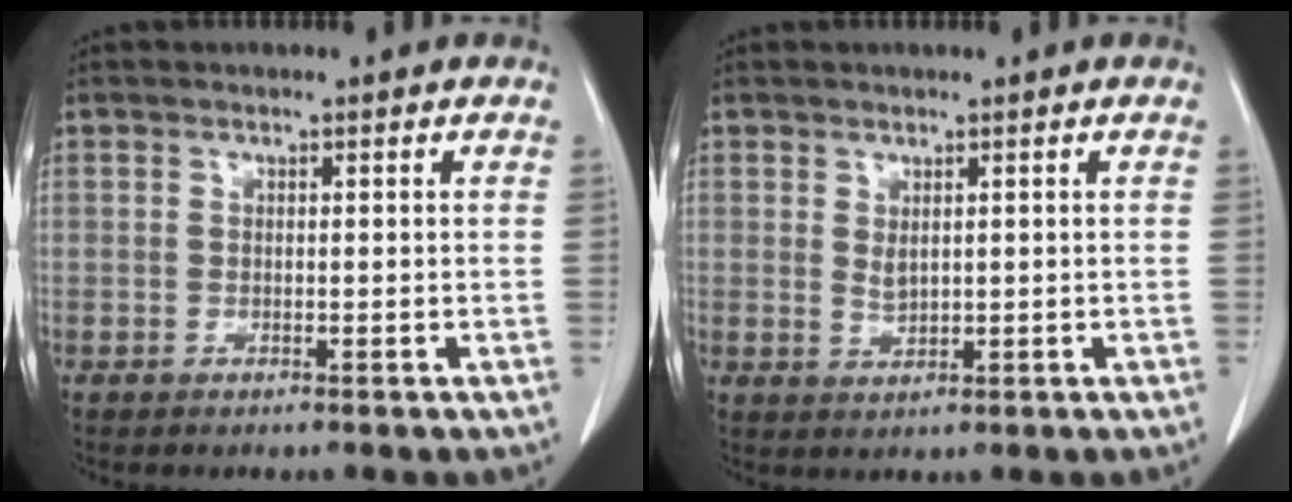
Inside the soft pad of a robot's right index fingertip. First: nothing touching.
{"total": 1.7, "force": [0.8, 0.9, 1.3], "torque": [-0.026, -0.004, 0.022]}